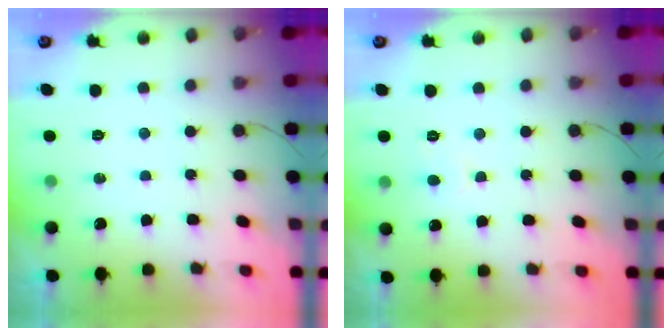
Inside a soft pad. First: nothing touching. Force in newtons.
{"total": 4.6, "press": 4.6, "slide": 0.4}